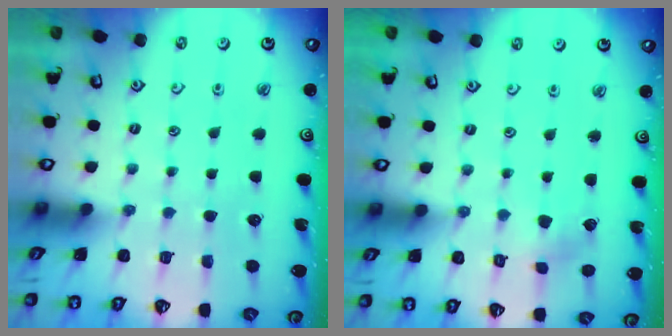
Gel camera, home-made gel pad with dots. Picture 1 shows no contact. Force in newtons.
{"total": 2.1, "press": 2.1, "slide": 0.2}